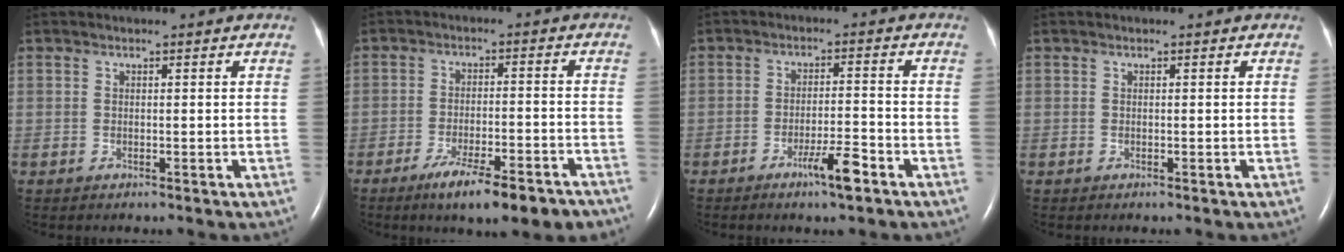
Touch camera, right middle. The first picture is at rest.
{"total": 12.3, "force": [-9.1, 2.3, 8.0], "torque": [-0.103, -0.011, -0.130]}
{"total": 5.1, "force": [-3.2, 0.3, 3.9], "torque": [-0.070, -0.004, -0.057]}
{"total": 0.0}